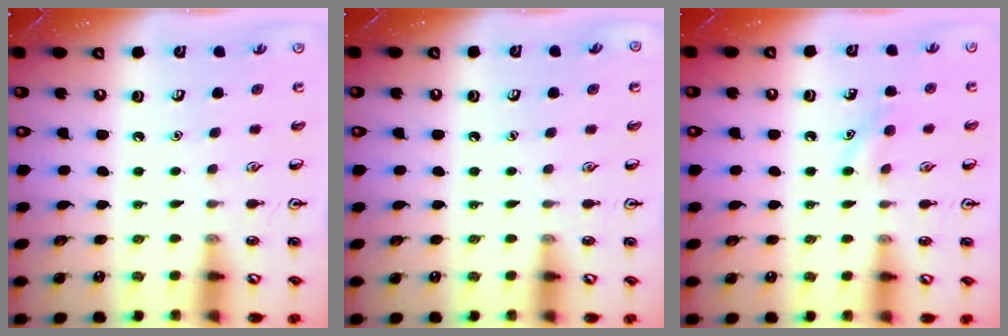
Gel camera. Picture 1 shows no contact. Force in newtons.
{"total": 0.0}
{"total": 6.9, "press": 6.6, "slide": 2.1}